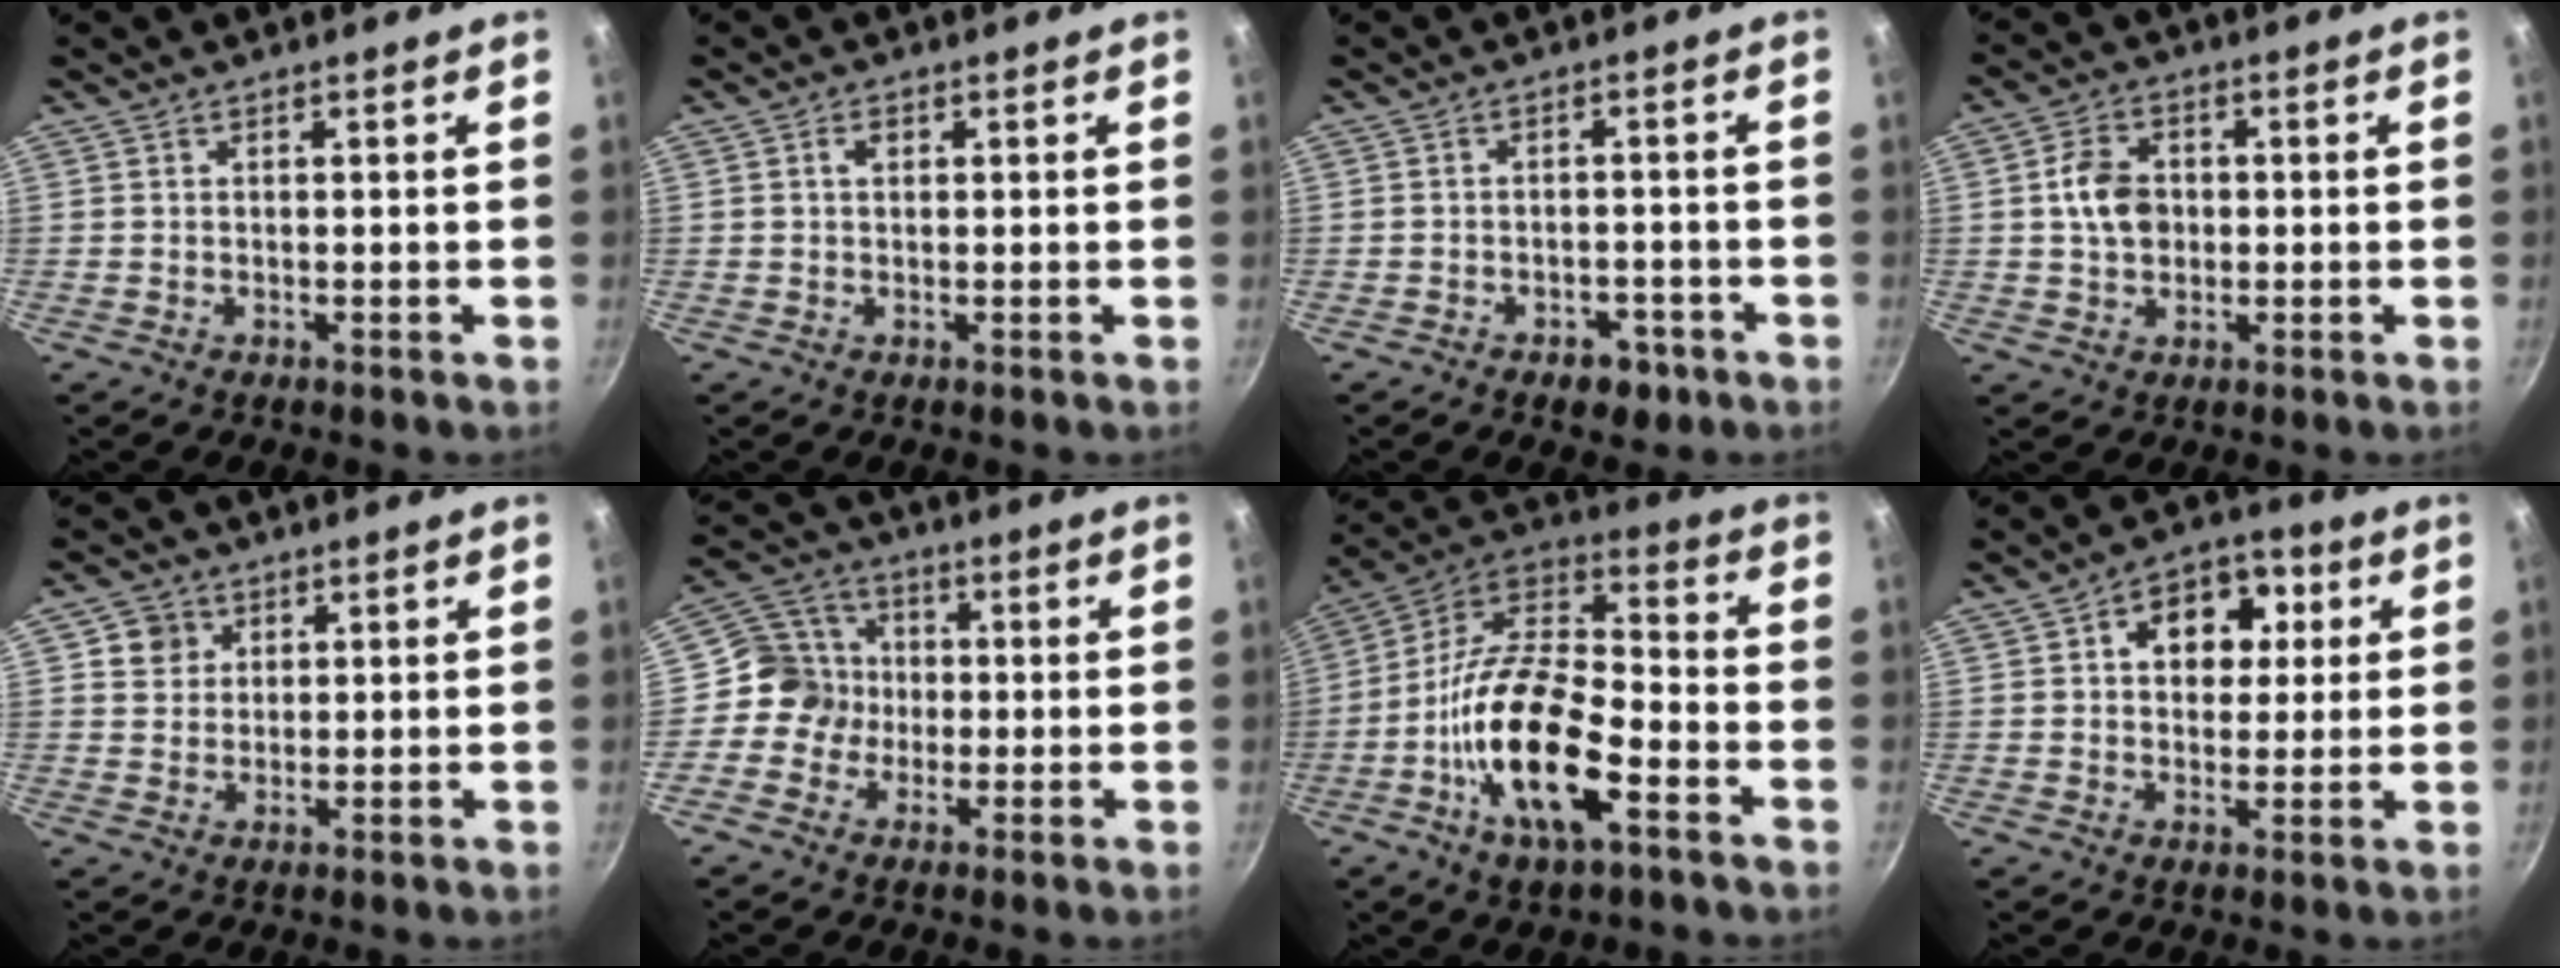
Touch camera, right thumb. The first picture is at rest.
{"total": 1.7, "force": [0.4, 1.2, 1.1], "torque": [-0.014, 0.004, 0.005]}
{"total": 4.9, "force": [-2.8, 3.1, 2.5], "torque": [-0.018, 0.023, -0.026]}
{"total": 7.2, "force": [0.3, 5.6, 4.6], "torque": [-0.065, 0.012, -0.001]}
{"total": 4.7, "force": [1.7, 4.2, 1.0], "torque": [0.019, 0.005, 0.026]}
{"total": 8.6, "force": [-0.9, 8.2, 2.4], "torque": [-0.004, 0.026, -0.041]}
{"total": 20.2, "force": [-7.5, 8.7, 16.6], "torque": [-0.302, 0.043, -0.160]}
{"total": 11.0, "force": [2.9, 8.2, 6.8], "torque": [-0.054, 0.008, 0.031]}